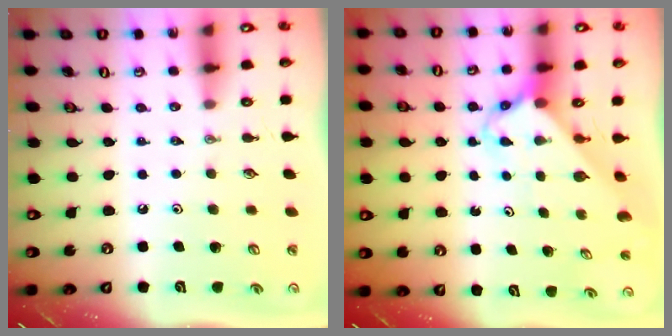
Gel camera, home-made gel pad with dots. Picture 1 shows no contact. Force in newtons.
{"total": 2.7, "press": 2.7, "slide": 0.2}